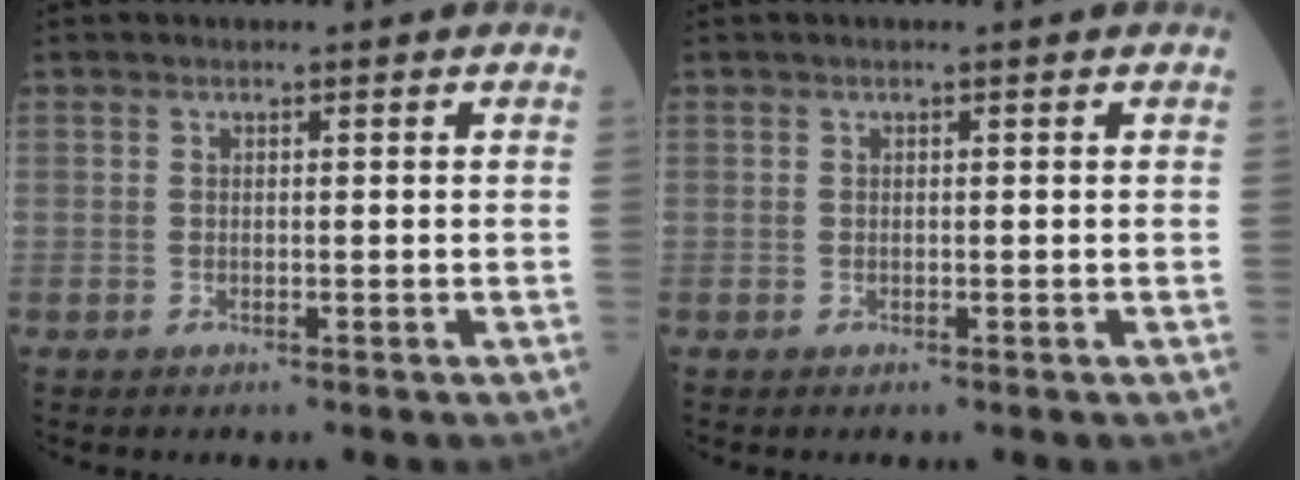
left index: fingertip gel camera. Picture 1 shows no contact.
{"total": 0.0}